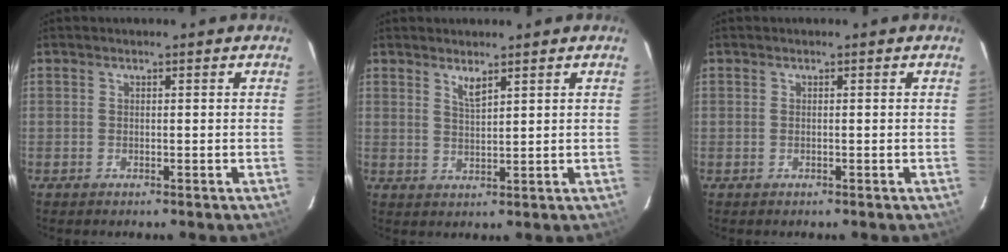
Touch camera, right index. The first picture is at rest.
{"total": 2.6, "force": [2.0, 0.4, 1.6], "torque": [-0.029, -0.002, 0.034]}
{"total": 0.0}